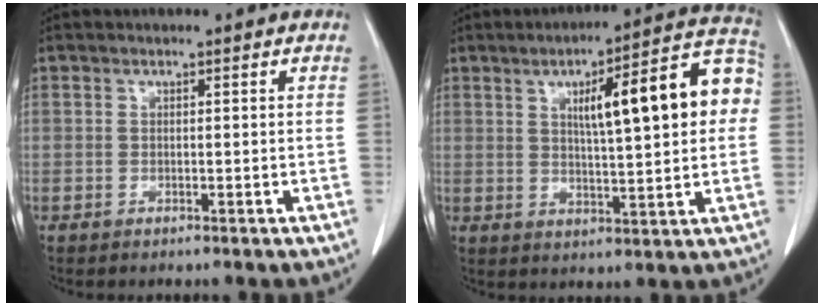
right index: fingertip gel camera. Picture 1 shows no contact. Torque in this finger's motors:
{"motor_torque": [1.00, 0.68, 0.34, 0.11]}